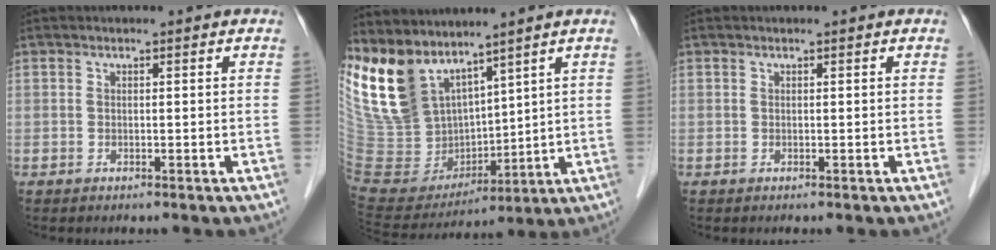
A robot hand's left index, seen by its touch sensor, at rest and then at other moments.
{"total": 18.1, "force": [13.5, 8.8, 8.2], "torque": [-0.197, 0.002, 0.281]}
{"total": 0.0}